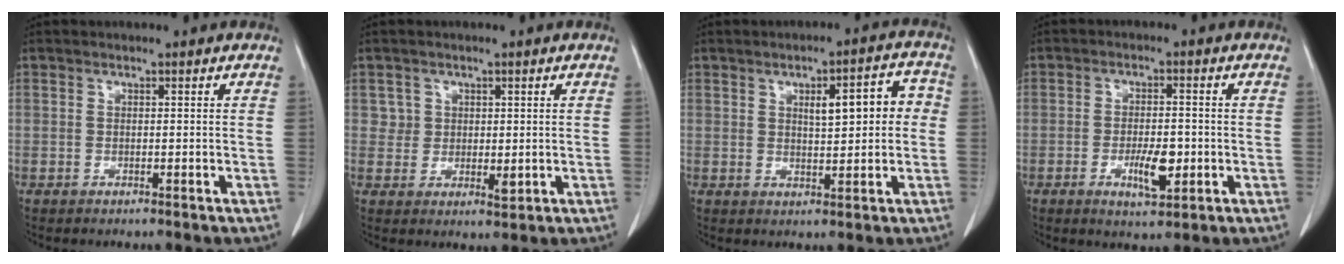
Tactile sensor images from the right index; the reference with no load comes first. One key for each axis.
{"total": 3.2, "fx": 0.9, "fy": 2.9, "fz": 1.0, "tx": -0.009, "ty": -0.007, "tz": 0.015}
{"total": 7.3, "fx": 1.2, "fy": 2.3, "fz": 6.9, "tx": -0.094, "ty": 0.026, "tz": 0.019}
{"total": 5.5, "fx": -1.6, "fy": 1.8, "fz": 5.0, "tx": -0.088, "ty": -0.004, "tz": -0.022}